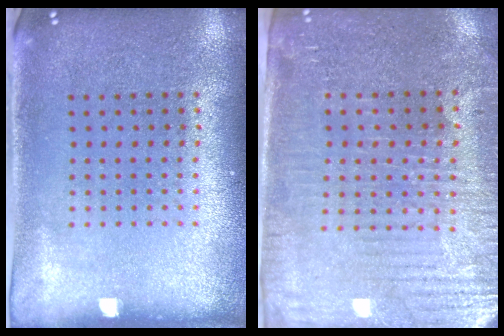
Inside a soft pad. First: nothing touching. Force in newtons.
{"total": 3.8, "press": 3.5, "slide": 1.4}